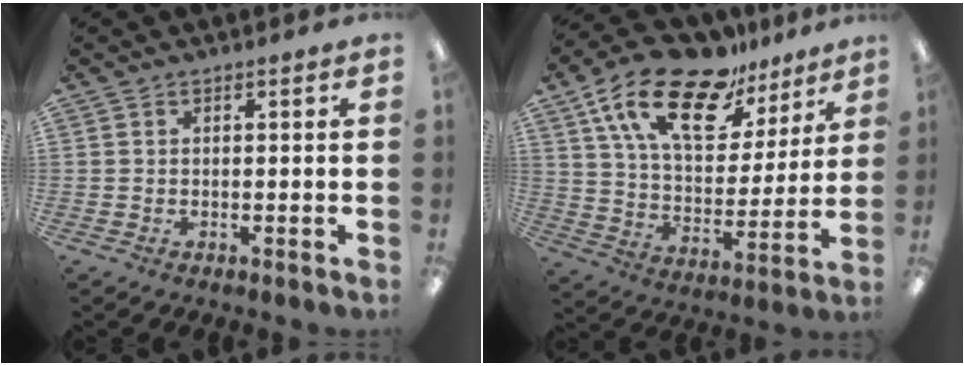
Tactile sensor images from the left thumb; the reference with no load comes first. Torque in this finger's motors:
{"motor_torque": [0.47, 0.52, 1.45, -1.32, 0.42]}